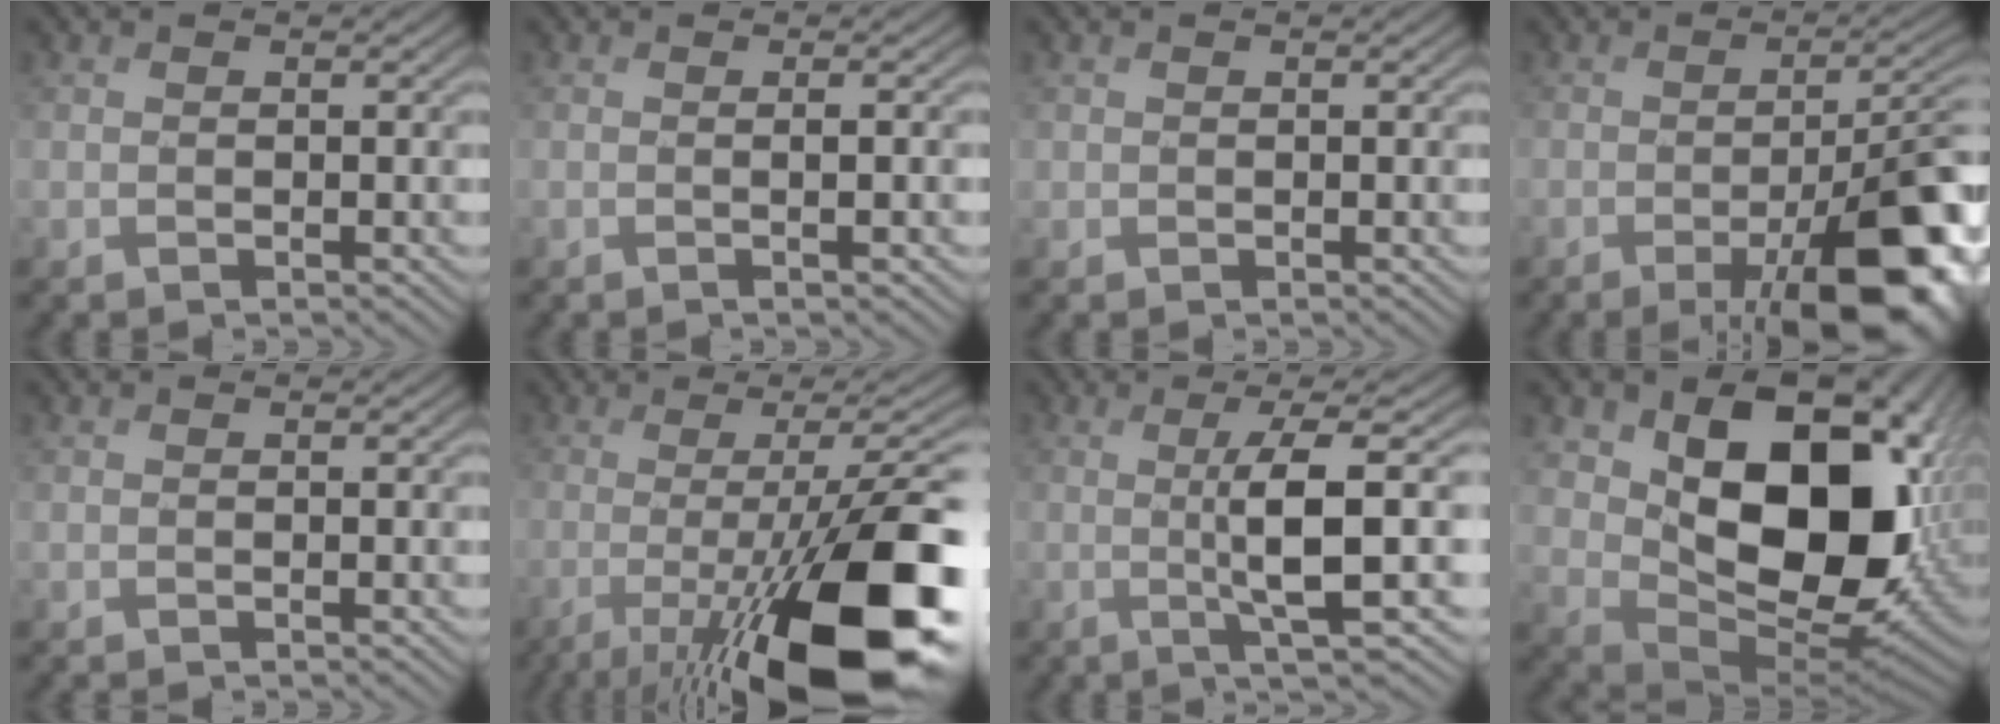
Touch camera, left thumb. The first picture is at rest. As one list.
[{"total": 1.6, "force": [-0.1, 0.2, 1.6], "torque": [-0.031, 0.003, -0.008]}, {"total": 0.5, "force": [0.1, 0.5, 0.0], "torque": [0.001, -0.003, 0.003]}, {"total": 13.1, "force": [-5.4, 4.1, 11.2], "torque": [-0.152, -0.013, -0.081]}, {"total": 0.0}, {"total": 18.9, "force": [-6.8, 5.1, 16.9], "torque": [-0.217, -0.012, -0.111]}, {"total": 6.9, "force": [0.0, 0.8, 6.8], "torque": [-0.129, 0.007, -0.004]}, {"total": 18.2, "force": [3.4, 12.1, 13.2], "torque": [-0.210, -0.036, 0.085]}]